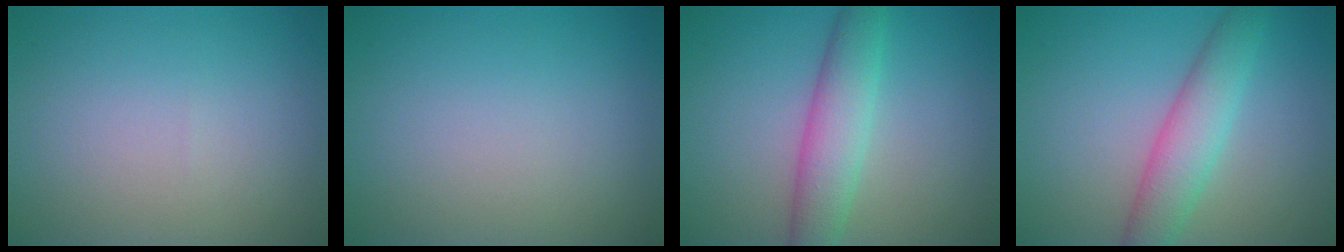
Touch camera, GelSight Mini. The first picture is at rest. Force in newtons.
{"total": 0.0}
{"total": 4.5, "press": 4.4, "slide": 0.3}
{"total": 4.4, "press": 4.4, "slide": 0.1}